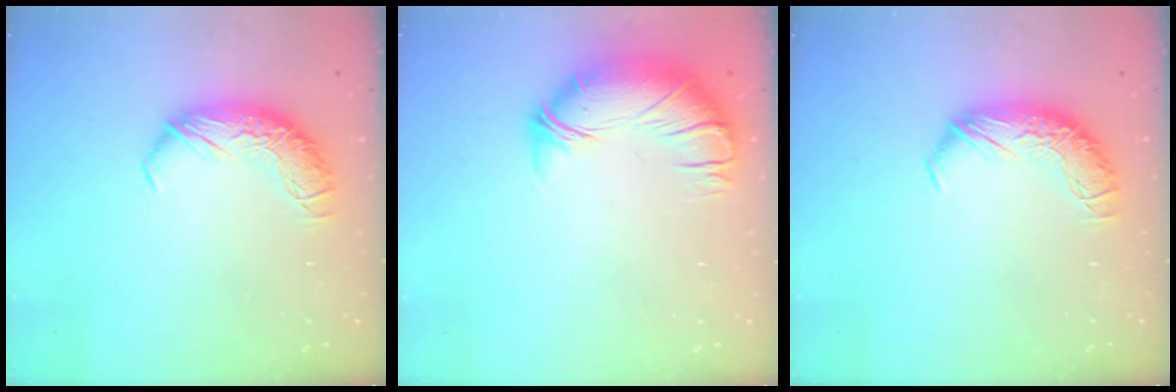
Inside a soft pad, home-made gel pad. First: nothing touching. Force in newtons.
{"total": 2.7, "press": 1.6, "slide": 2.2}
{"total": 0.0}